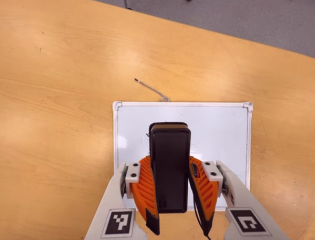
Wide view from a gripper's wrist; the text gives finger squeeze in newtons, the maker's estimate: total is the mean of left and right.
{"total": 8.2, "left": 7.1, "right": 9.2}